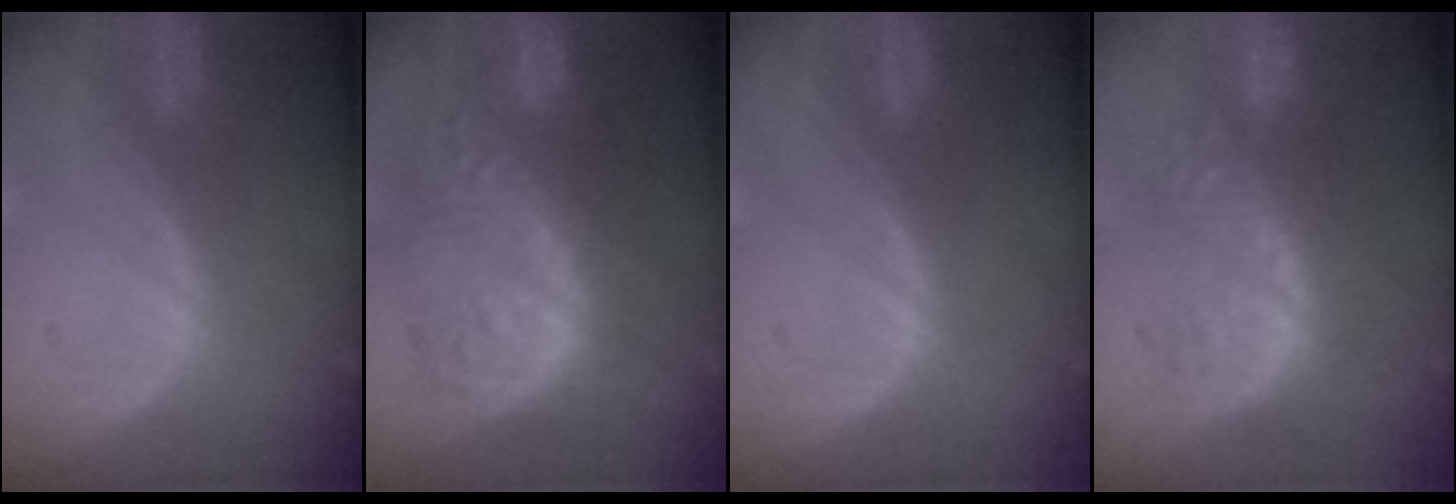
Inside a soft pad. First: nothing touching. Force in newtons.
{"total": 13.0, "press": 13.0, "slide": 1.3}
{"total": 0.0}
{"total": 8.9, "press": 8.6, "slide": 2.3}